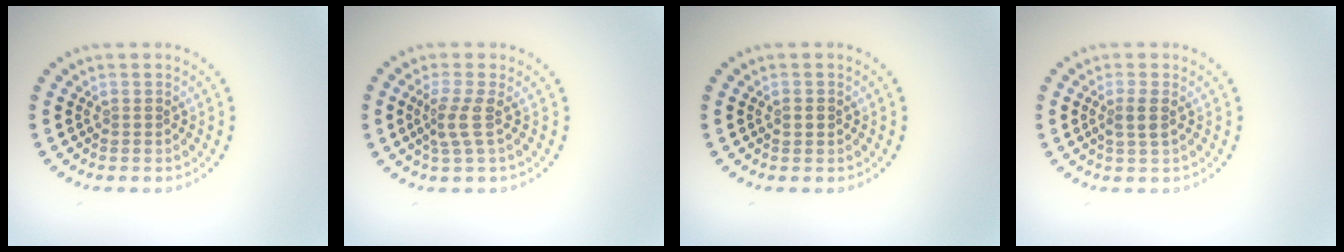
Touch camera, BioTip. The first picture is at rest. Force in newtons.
{"total": 2.3, "press": 1.6, "slide": 1.6}
{"total": 1.1, "press": 1.1, "slide": 0.1}
{"total": 1.6, "press": 1.4, "slide": 0.7}